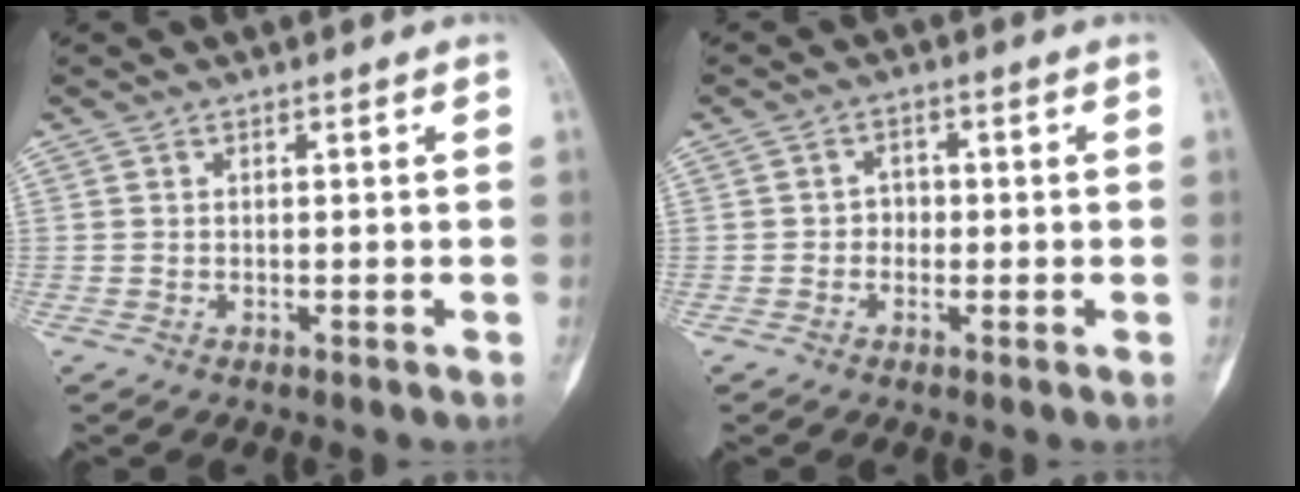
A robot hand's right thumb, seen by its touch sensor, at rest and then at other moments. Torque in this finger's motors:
{"motor_torque": [-0.14, -0.46, 0.14, -0.01, -0.04]}